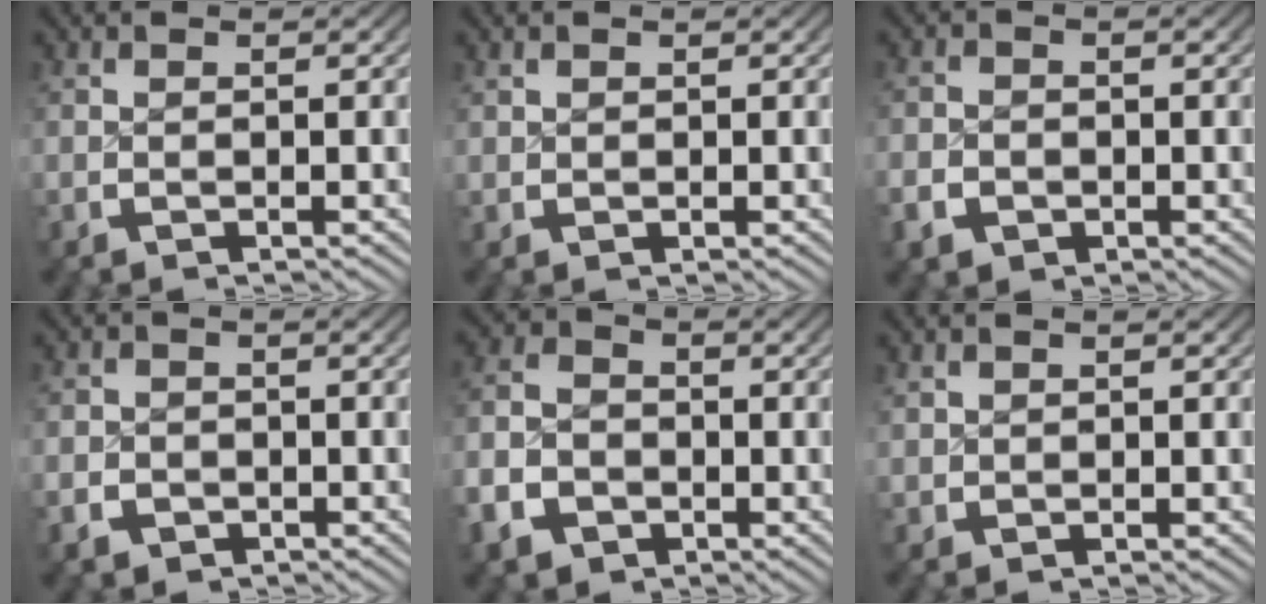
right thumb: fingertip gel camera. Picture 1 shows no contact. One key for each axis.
{"total": 0.6, "fx": 0.4, "fy": 0.4, "fz": 0.1, "tx": -0.001, "ty": -0.005, "tz": 0.014}
{"total": 3.0, "fx": -1.2, "fy": 2.6, "fz": 1.0, "tx": -0.021, "ty": -0.008, "tz": -0.021}
{"total": 3.2, "fx": -1.5, "fy": 2.7, "fz": 0.9, "tx": -0.017, "ty": -0.012, "tz": -0.023}
{"total": 7.1, "fx": -2.1, "fy": 5.9, "fz": 3.2, "tx": -0.080, "ty": -0.026, "tz": -0.027}
{"total": 0.9, "fx": 0.5, "fy": 0.8, "fz": 0.2, "tx": -0.004, "ty": -0.006, "tz": 0.014}